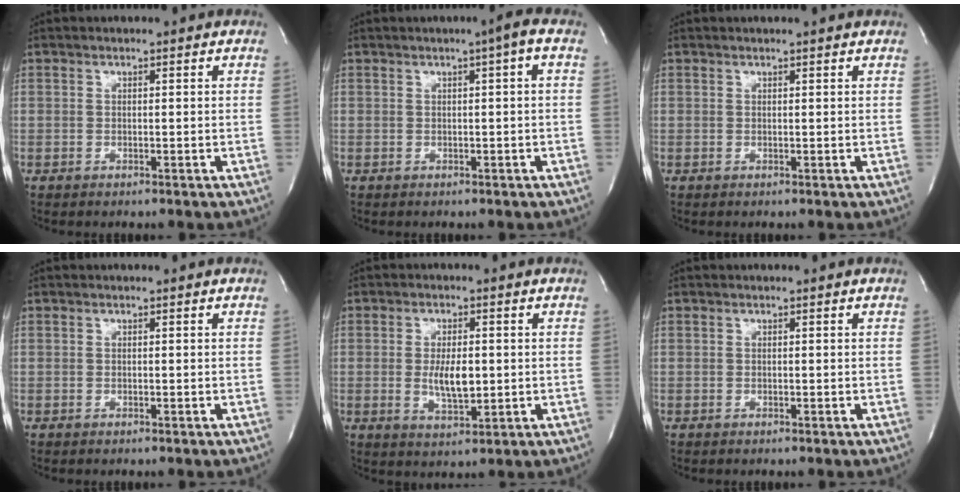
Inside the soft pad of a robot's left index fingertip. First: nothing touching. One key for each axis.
{"total": 1.8, "fx": 0.3, "fy": -0.1, "fz": 1.8, "tx": -0.028, "ty": 0.007, "tz": 0.003}
{"total": 1.5, "fx": 1.4, "fy": -0.2, "fz": 0.5, "tx": -0.009, "ty": 0.003, "tz": 0.016}
{"total": 0.0}
{"total": 5.6, "fx": -0.3, "fy": 2.0, "fz": 5.2, "tx": -0.096, "ty": -0.011, "tz": -0.002}
{"total": 0.0}